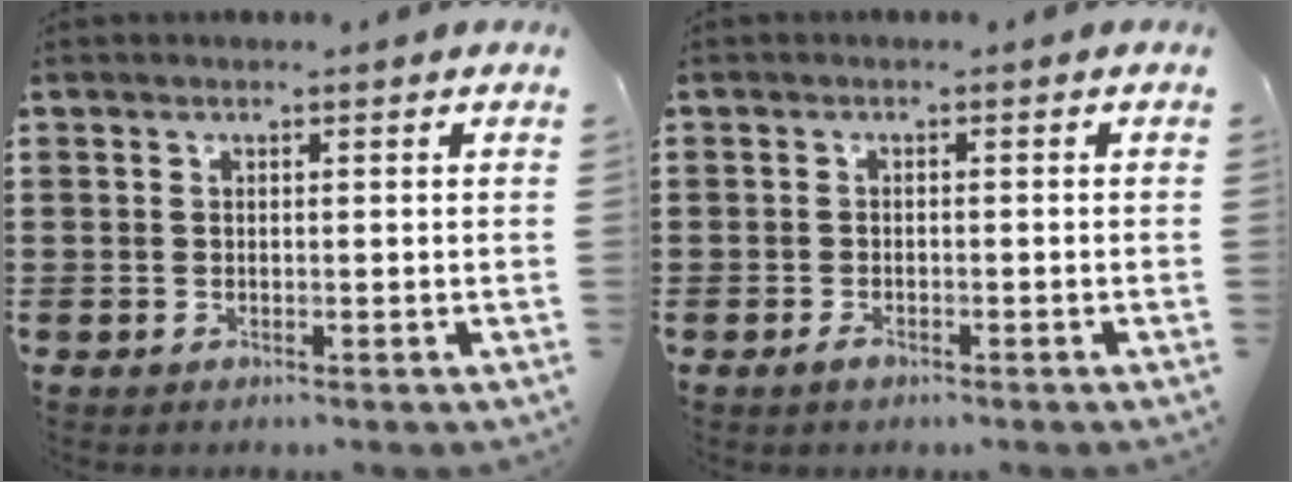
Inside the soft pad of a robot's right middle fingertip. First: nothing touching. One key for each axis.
{"total": 1.4, "fx": -0.9, "fy": 0.9, "fz": 0.5, "tx": -0.010, "ty": 0.002, "tz": -0.019}